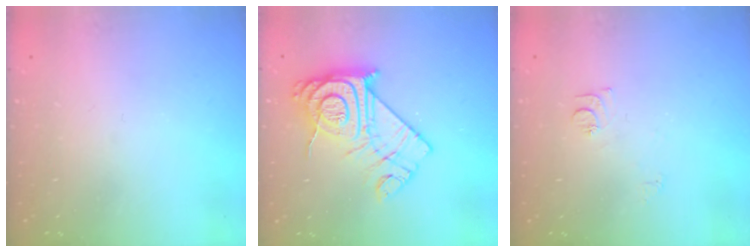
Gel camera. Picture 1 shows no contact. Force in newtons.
{"total": 18.1, "press": 18.0, "slide": 1.5}
{"total": 6.7, "press": 6.7, "slide": 0.8}